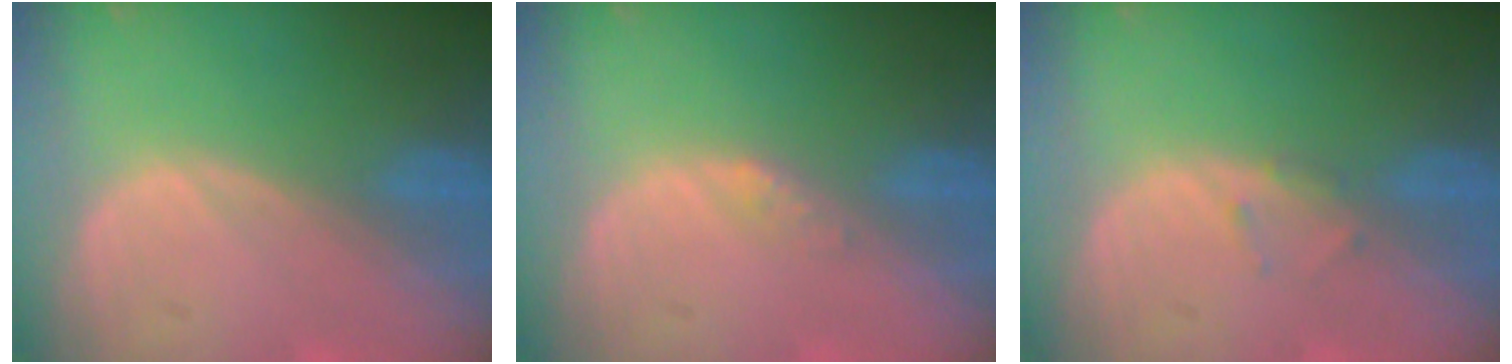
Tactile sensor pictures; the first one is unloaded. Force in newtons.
{"total": 1.2, "press": 1.2, "slide": 0.1}
{"total": 1.1, "press": 1.0, "slide": 0.2}